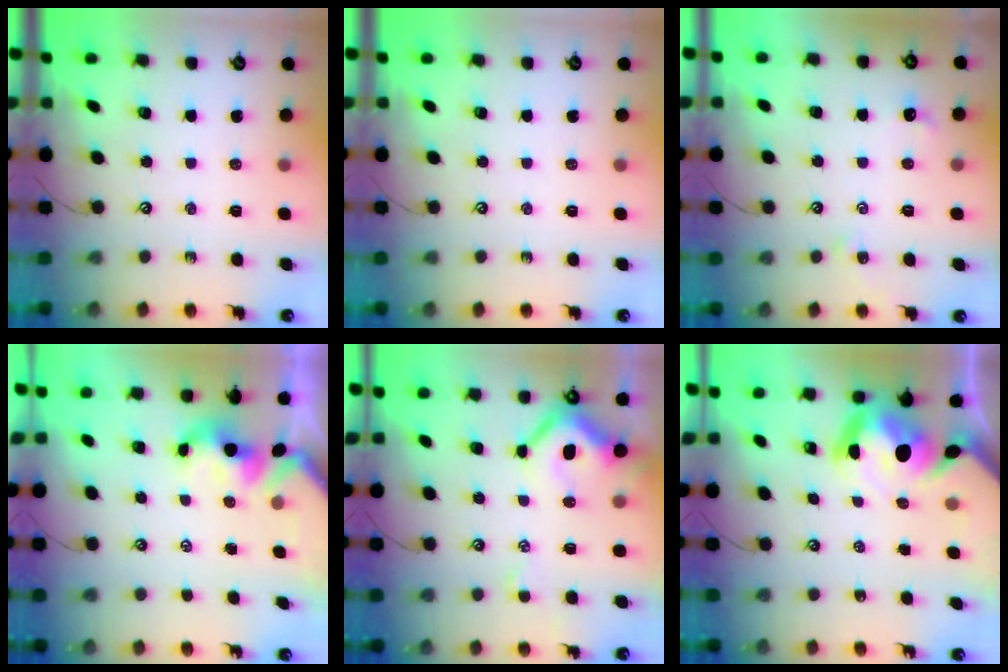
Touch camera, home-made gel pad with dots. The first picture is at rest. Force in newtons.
{"total": 0.0}
{"total": 1.9, "press": 1.8, "slide": 0.5}
{"total": 1.7, "press": 1.5, "slide": 0.7}
{"total": 6.4, "press": 6.2, "slide": 1.4}
{"total": 12.9, "press": 12.8, "slide": 1.1}